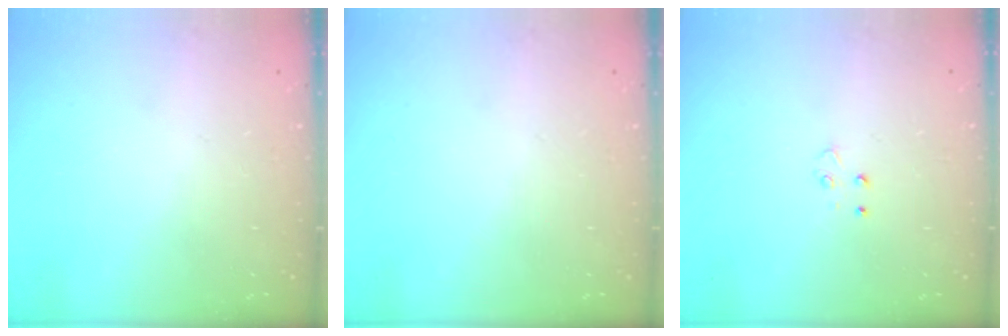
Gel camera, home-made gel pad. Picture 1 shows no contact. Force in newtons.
{"total": 0.0}
{"total": 3.5, "press": 3.5, "slide": 0.3}